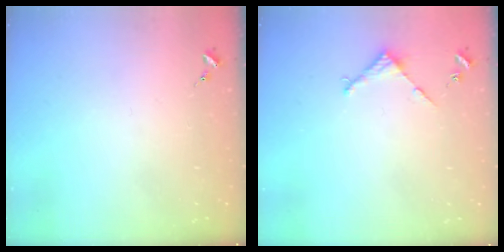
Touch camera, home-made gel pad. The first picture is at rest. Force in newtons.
{"total": 2.9, "press": 2.8, "slide": 0.2}